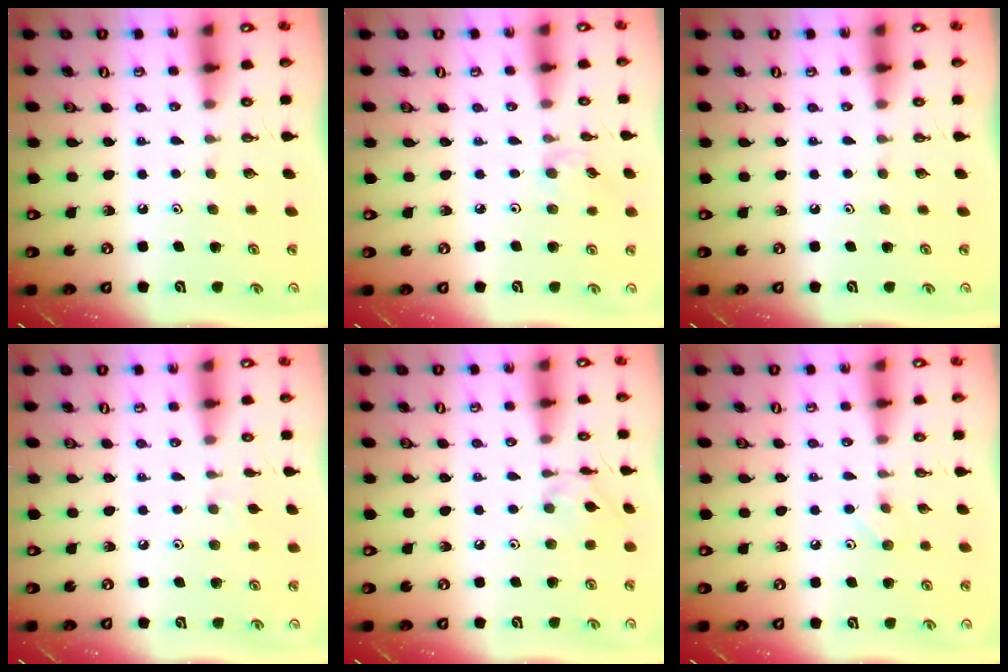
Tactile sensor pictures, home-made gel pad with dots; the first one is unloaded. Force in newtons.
{"total": 3.2, "press": 3.2, "slide": 0.5}
{"total": 0.0}
{"total": 4.5, "press": 4.4, "slide": 0.8}
{"total": 3.1, "press": 3.1, "slide": 0.2}
{"total": 3.7, "press": 3.6, "slide": 0.6}